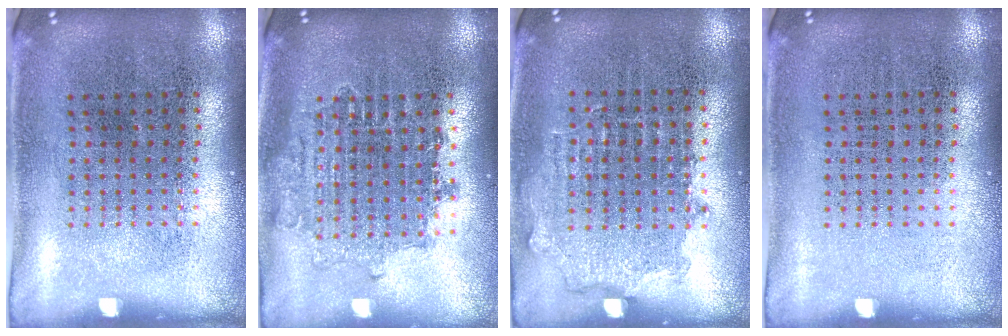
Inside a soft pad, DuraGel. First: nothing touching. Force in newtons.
{"total": 1.6, "press": 1.4, "slide": 0.7}
{"total": 0.8, "press": 0.8, "slide": 0.3}
{"total": 0.0}